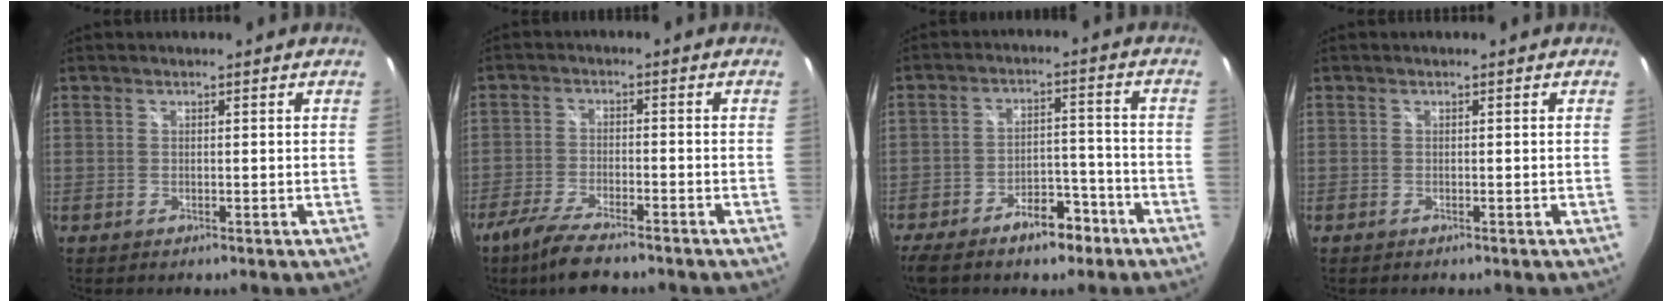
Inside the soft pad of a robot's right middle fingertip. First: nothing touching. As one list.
[{"total": 9.5, "force": [-7.6, 2.0, 5.4], "torque": [-0.128, -0.031, -0.137]}, {"total": 10.1, "force": [-7.4, 4.4, 5.4], "torque": [-0.106, 0.011, -0.115]}, {"total": 0.0}]